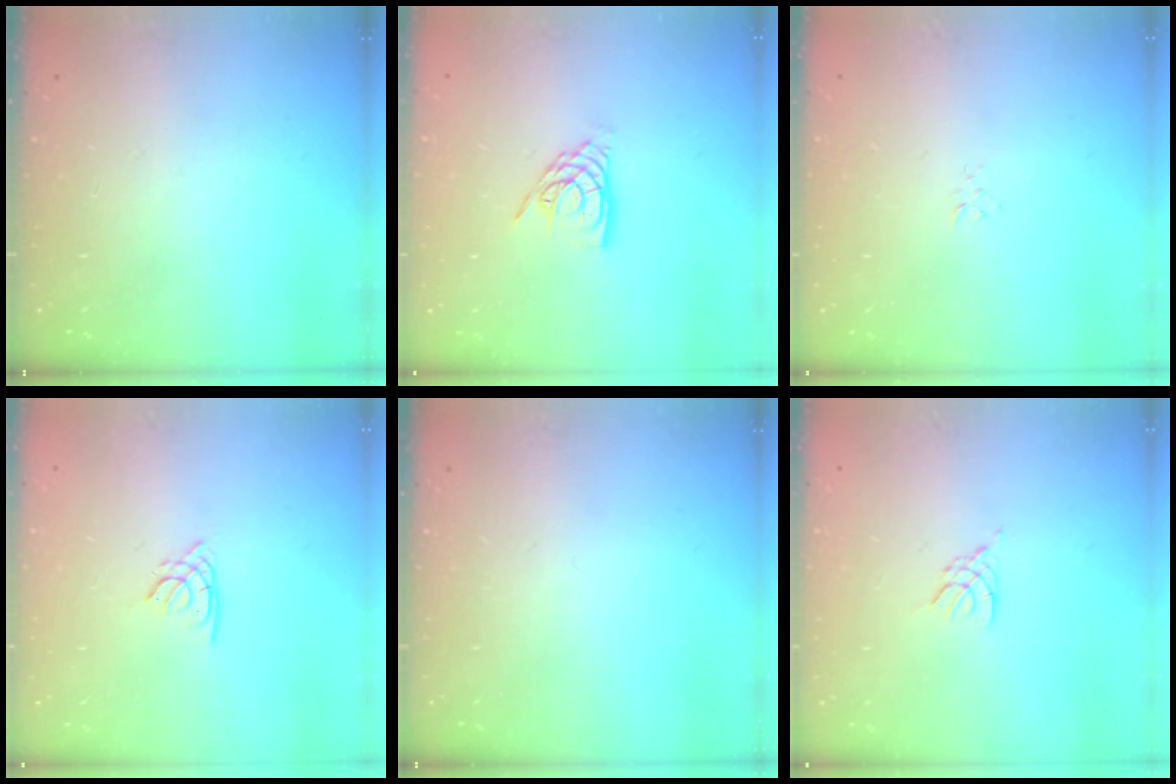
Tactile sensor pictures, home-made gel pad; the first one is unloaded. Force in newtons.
{"total": 9.6, "press": 9.5, "slide": 0.9}
{"total": 3.1, "press": 3.1, "slide": 0.2}
{"total": 1.4, "press": 1.4, "slide": 0.3}
{"total": 0.0}
{"total": 2.4, "press": 2.3, "slide": 0.5}